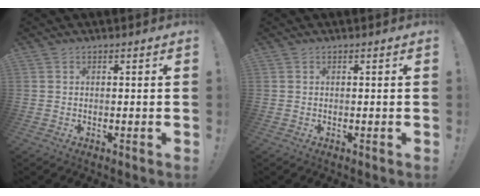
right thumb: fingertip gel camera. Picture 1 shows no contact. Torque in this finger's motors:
{"motor_torque": [0.01, 0.00, -0.16, 0.11, 0.06]}